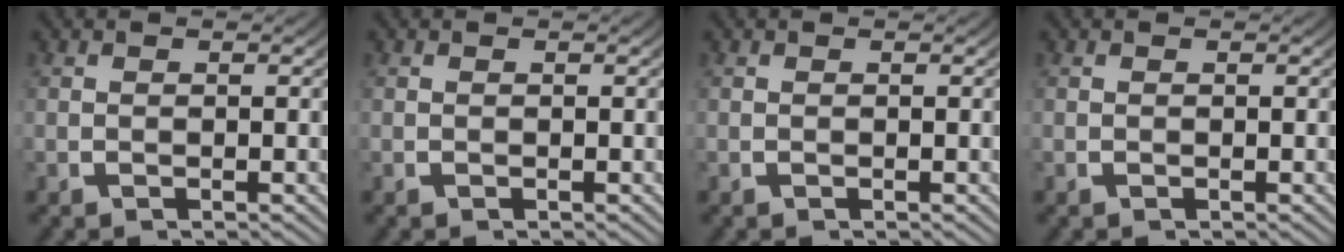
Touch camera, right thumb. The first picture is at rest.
{"total": 0.0}
{"total": 0.0}
{"total": 0.0}